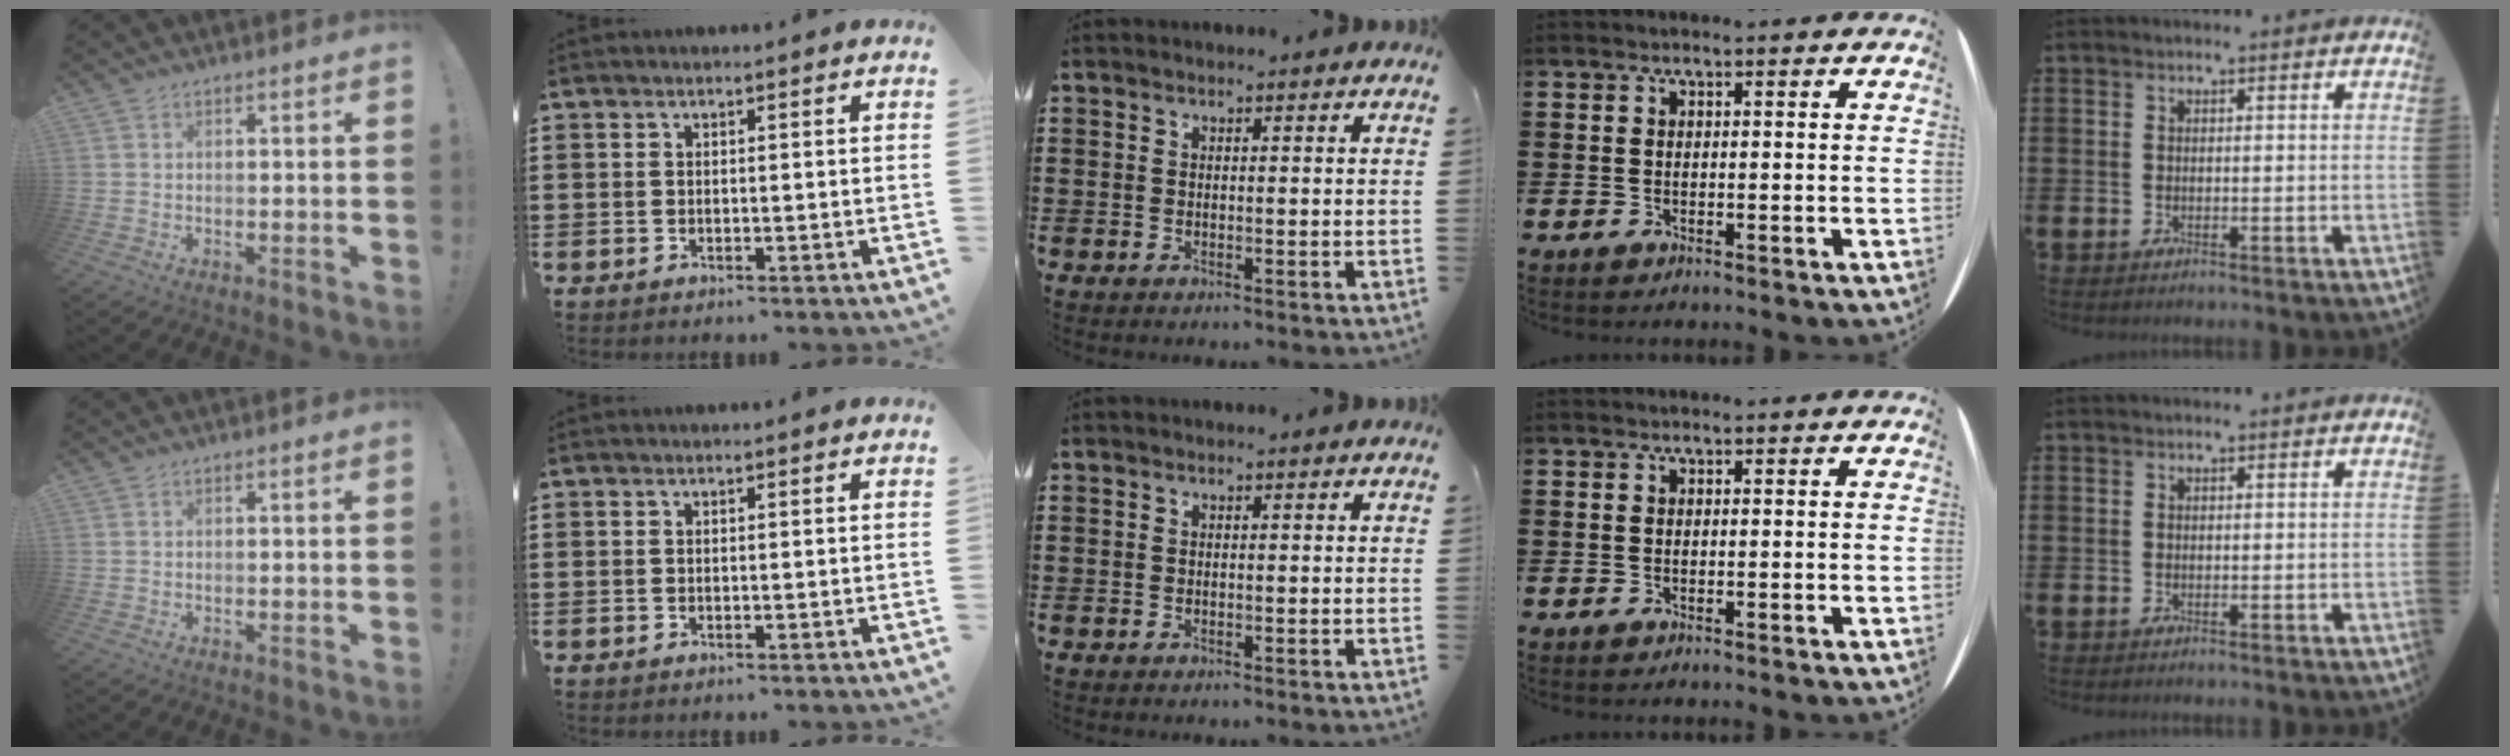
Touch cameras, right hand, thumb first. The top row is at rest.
{}